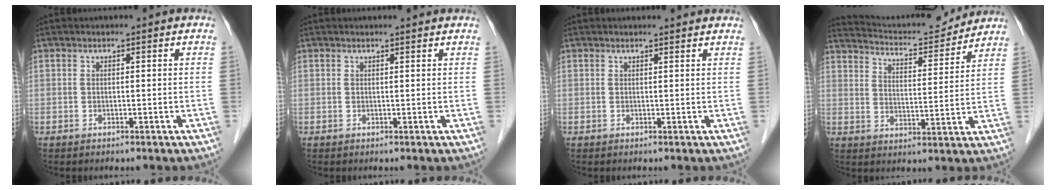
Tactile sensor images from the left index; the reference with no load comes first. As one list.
[{"total": 1.8, "force": [1.7, 0.0, 0.3], "torque": [-0.013, 0.006, 0.018]}, {"total": 2.7, "force": [2.7, 0.2, 0.4], "torque": [-0.012, 0.006, 0.025]}, {"total": 13.0, "force": [12.7, 1.2, 2.5], "torque": [-0.045, 0.005, 0.185]}]